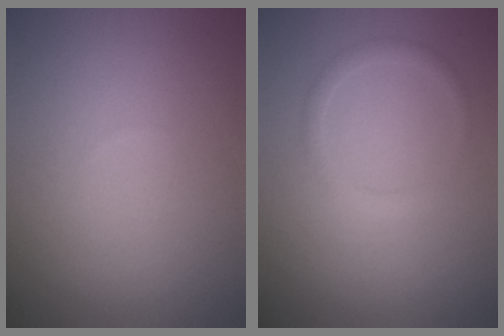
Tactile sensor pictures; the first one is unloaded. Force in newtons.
{"total": 1.4, "press": 1.4, "slide": 0.1}